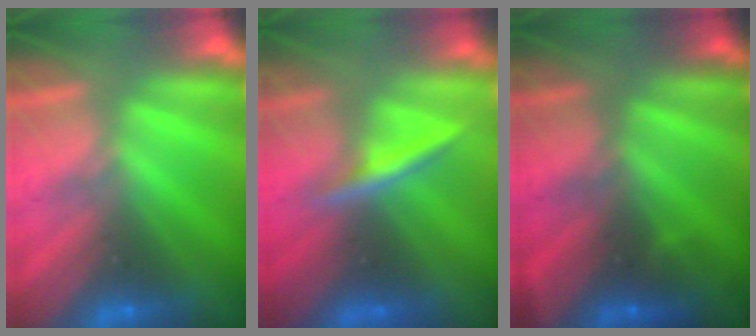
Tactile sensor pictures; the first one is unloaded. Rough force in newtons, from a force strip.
{"total": 2.6}
{"total": 2.7}